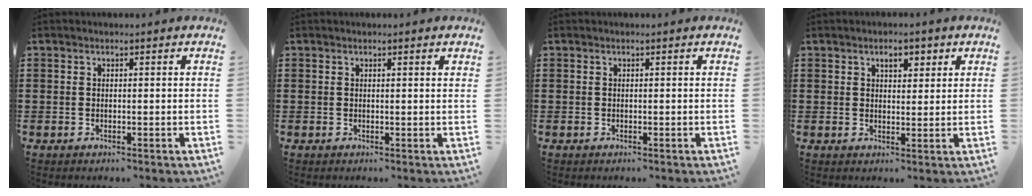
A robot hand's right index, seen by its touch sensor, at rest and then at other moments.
{"total": 0.0}
{"total": 0.0}
{"total": 2.7, "force": [1.3, 1.4, 1.8], "torque": [-0.026, 0.001, 0.018]}